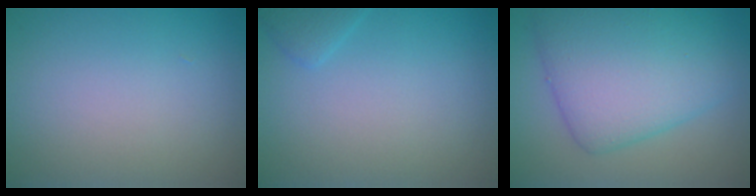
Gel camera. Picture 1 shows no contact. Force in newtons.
{"total": 1.3, "press": 1.3, "slide": 0.2}
{"total": 8.2, "press": 8.2, "slide": 0.0}